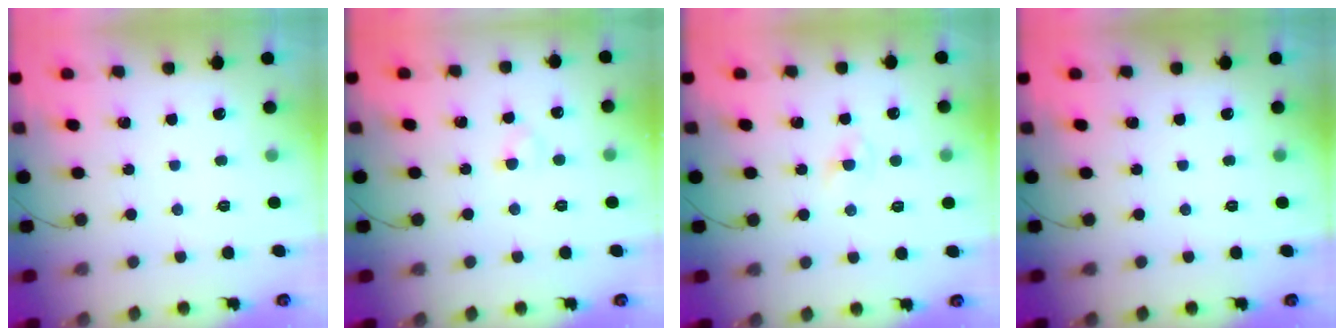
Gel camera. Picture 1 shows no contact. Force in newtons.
{"total": 2.5, "press": 2.4, "slide": 0.9}
{"total": 0.7, "press": 0.6, "slide": 0.5}
{"total": 0.0}